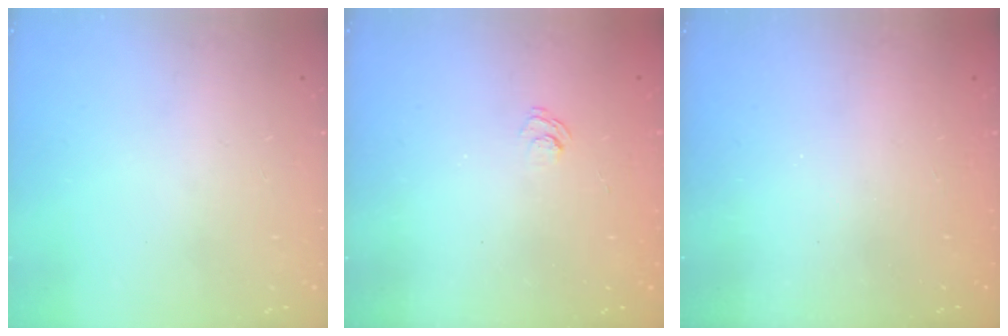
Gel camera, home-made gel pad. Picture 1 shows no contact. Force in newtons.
{"total": 2.4, "press": 2.0, "slide": 1.2}
{"total": 1.9, "press": 1.9, "slide": 0.6}